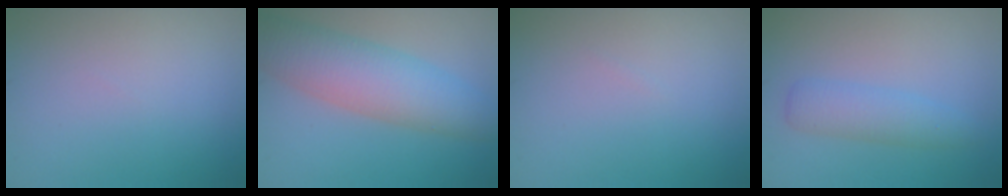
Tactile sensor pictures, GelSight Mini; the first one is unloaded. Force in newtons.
{"total": 6.8, "press": 6.8, "slide": 0.2}
{"total": 0.0}
{"total": 2.8, "press": 2.7, "slide": 0.2}